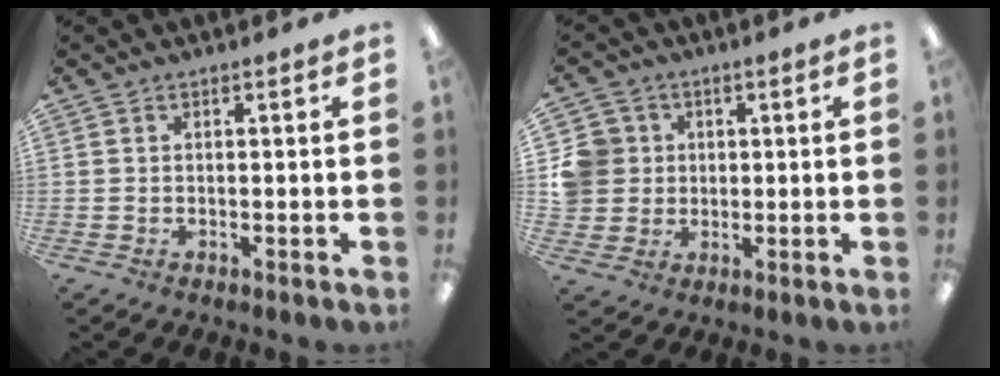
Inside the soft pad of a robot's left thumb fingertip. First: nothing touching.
{"total": 8.3, "force": [1.3, 7.9, 2.0], "torque": [-0.058, 0.011, 0.031]}